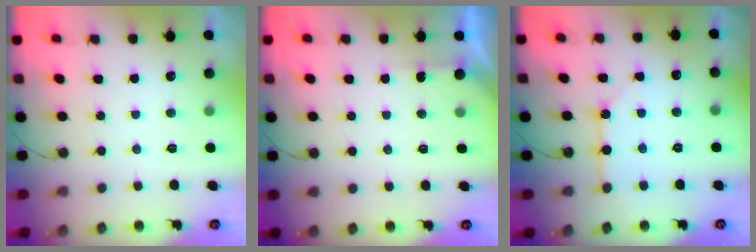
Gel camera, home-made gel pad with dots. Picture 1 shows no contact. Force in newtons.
{"total": 2.3, "press": 2.2, "slide": 0.3}
{"total": 3.5, "press": 3.5, "slide": 0.3}